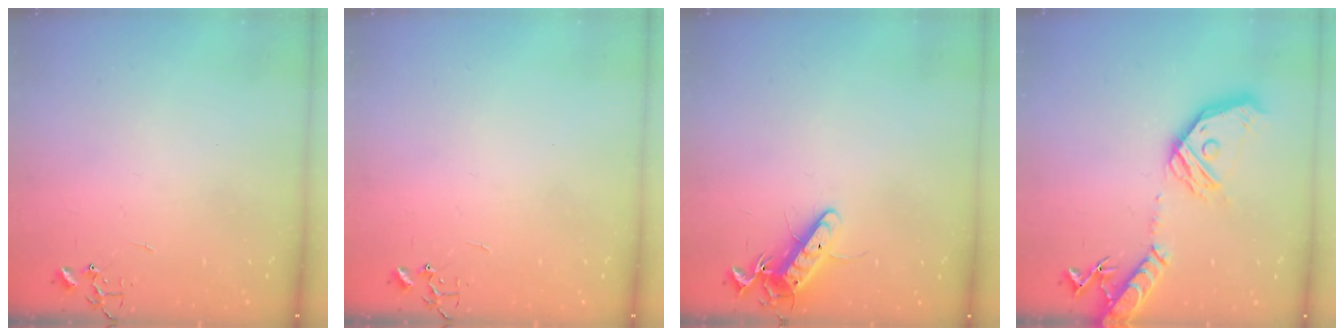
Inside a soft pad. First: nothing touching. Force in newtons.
{"total": 0.0}
{"total": 11.4, "press": 11.4, "slide": 0.9}
{"total": 21.3, "press": 21.1, "slide": 3.1}